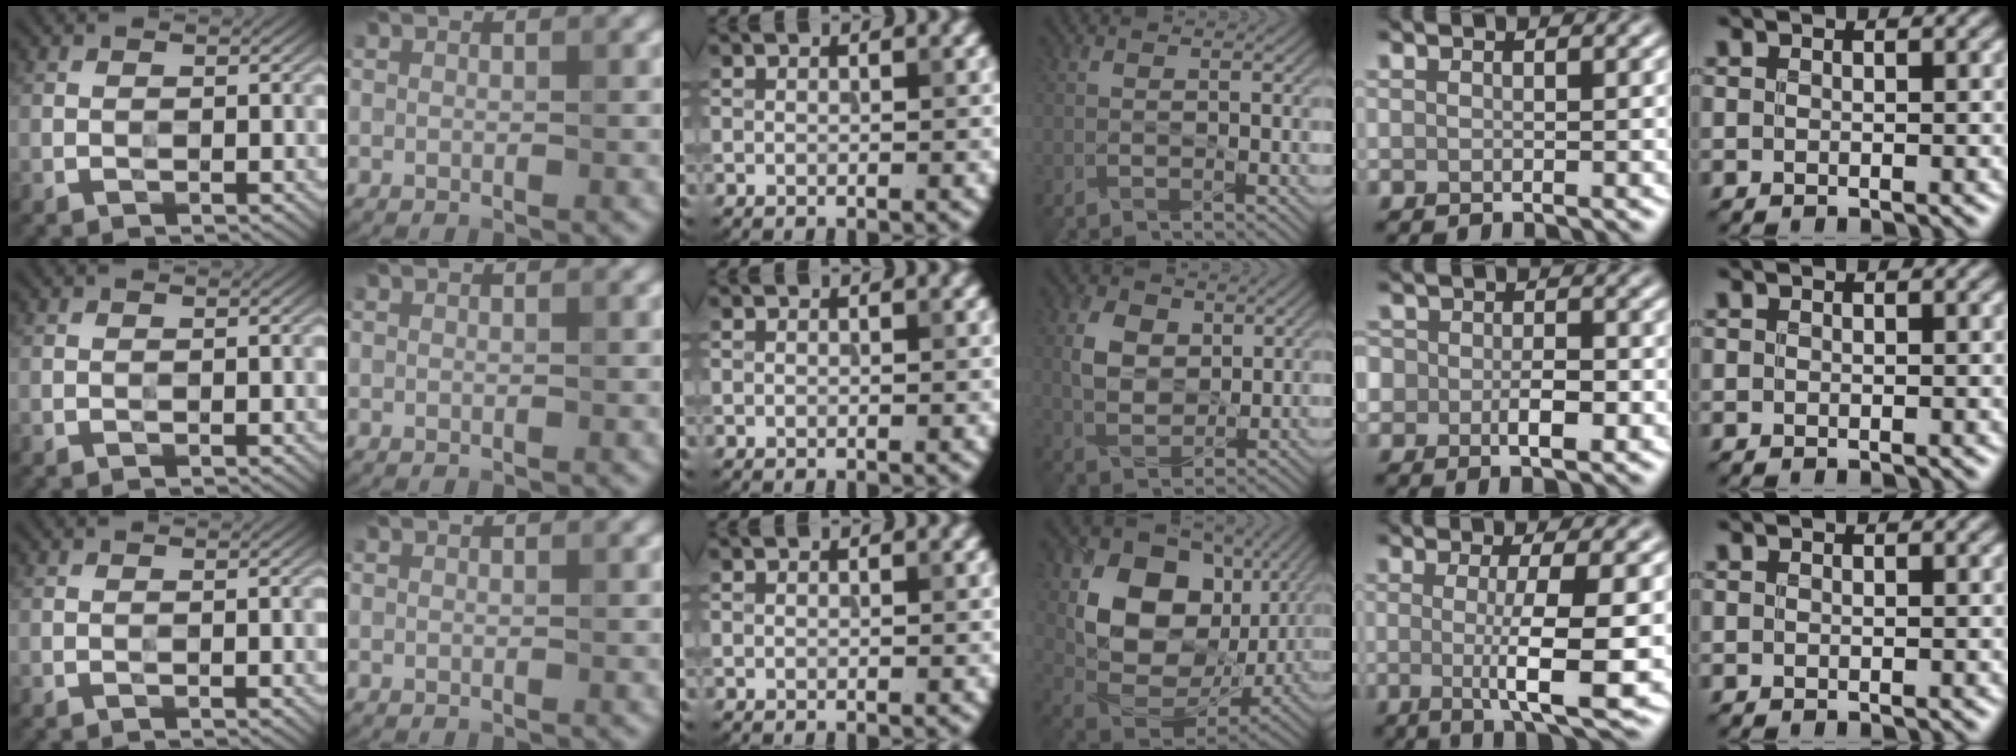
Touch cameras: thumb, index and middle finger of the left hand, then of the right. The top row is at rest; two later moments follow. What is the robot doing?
{"motion": "wipe", "object": "measuring cup"}